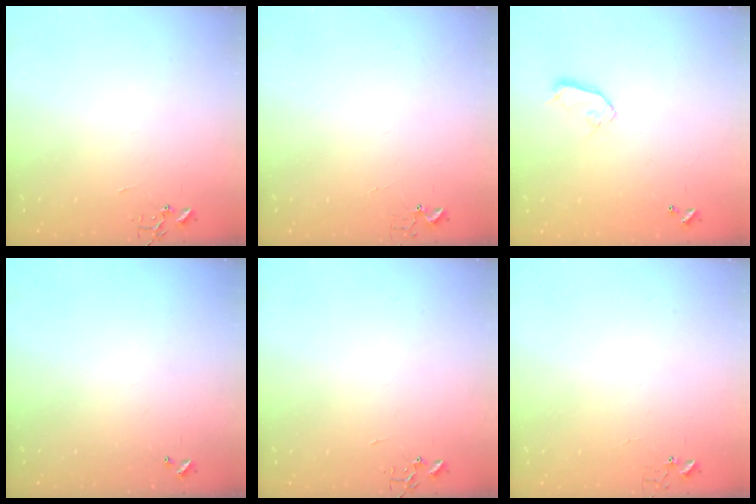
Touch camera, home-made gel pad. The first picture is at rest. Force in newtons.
{"total": 2.9, "press": 2.9, "slide": 0.3}
{"total": 7.3, "press": 7.3, "slide": 0.4}
{"total": 0.0}
{"total": 0.0}
{"total": 3.4, "press": 3.4, "slide": 0.3}